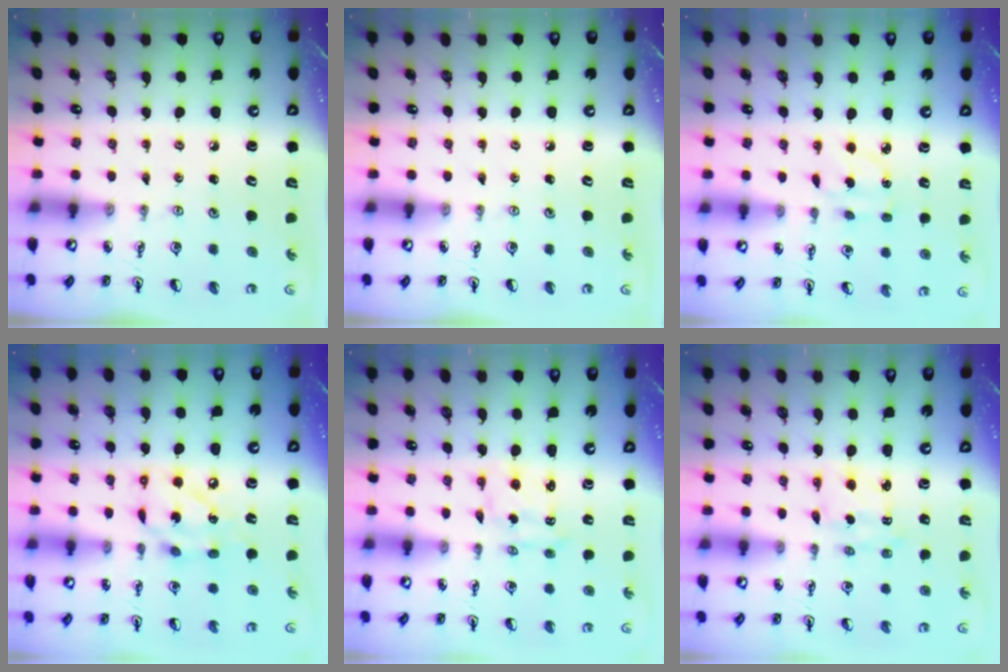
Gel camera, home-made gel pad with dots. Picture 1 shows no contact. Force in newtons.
{"total": 0.0}
{"total": 4.1, "press": 4.1, "slide": 0.6}
{"total": 12.0, "press": 12.0, "slide": 0.9}
{"total": 1.1, "press": 1.1, "slide": 0.1}
{"total": 1.9, "press": 1.8, "slide": 0.6}